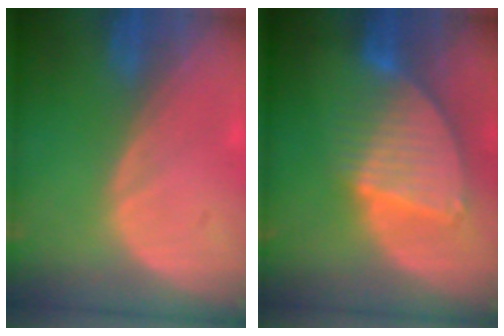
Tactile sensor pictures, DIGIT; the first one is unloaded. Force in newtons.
{"total": 8.7, "press": 7.5, "slide": 4.4}